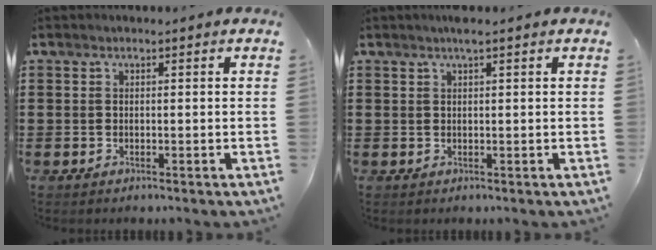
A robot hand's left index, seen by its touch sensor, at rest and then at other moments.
{"total": 1.5, "force": [1.0, 0.1, 1.2], "torque": [-0.025, 0.001, 0.018]}